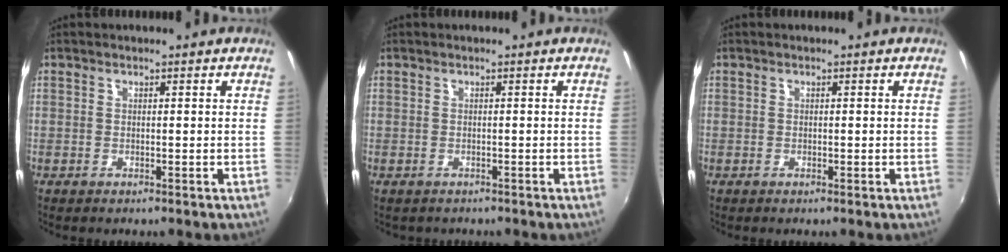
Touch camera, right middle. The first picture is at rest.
{"total": 0.9, "force": [-0.7, 0.6, 0.1], "torque": [-0.008, -0.002, -0.007]}
{"total": 0.0}